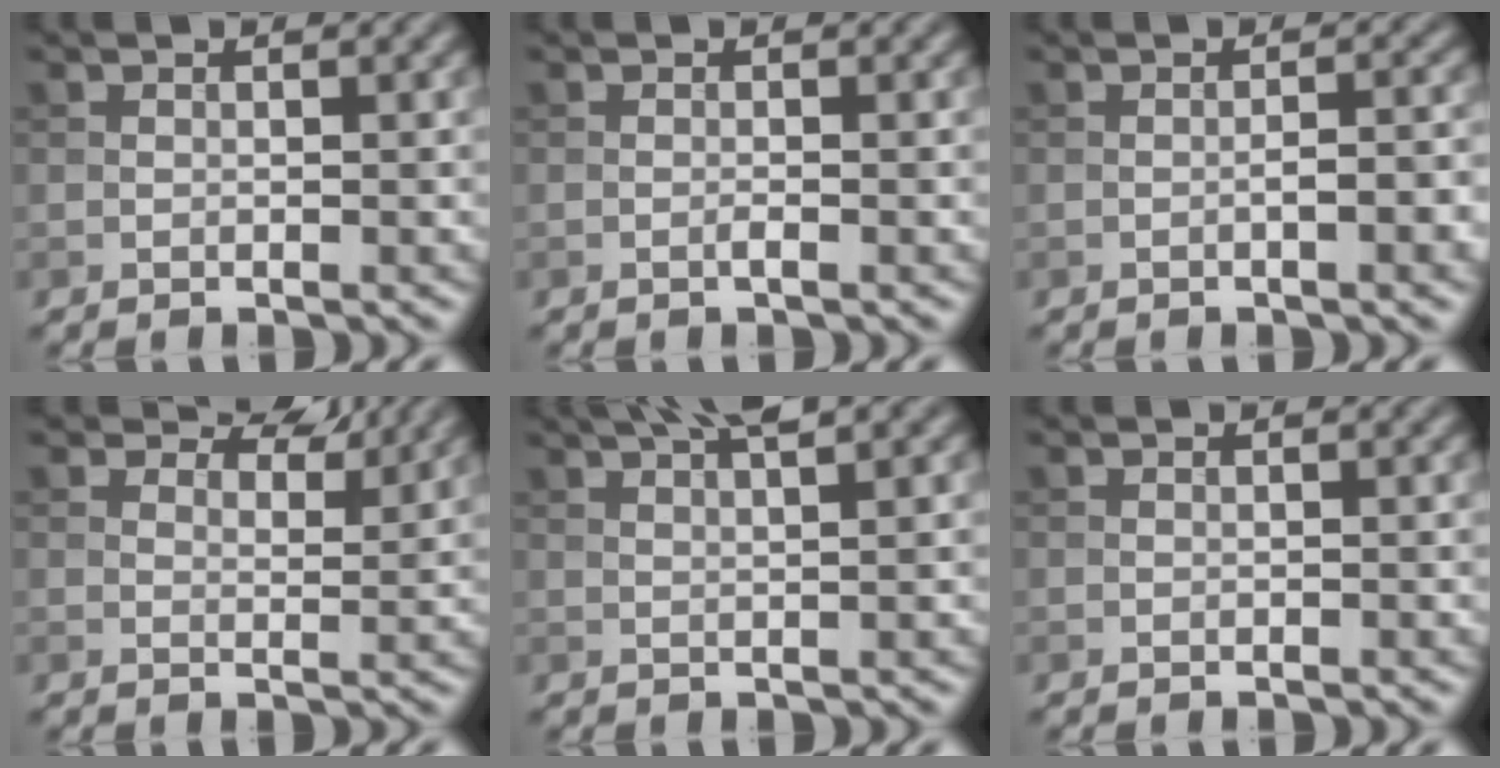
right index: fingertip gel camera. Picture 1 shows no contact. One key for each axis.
{"total": 0.5, "fx": -0.2, "fy": 0.0, "fz": 0.5, "tx": -0.012, "ty": -0.001, "tz": -0.006}
{"total": 2.9, "fx": -0.8, "fy": 0.7, "fz": 2.7, "tx": -0.040, "ty": 0.004, "tz": -0.012}
{"total": 4.3, "fx": 3.6, "fy": 1.6, "fz": 1.8, "tx": -0.029, "ty": -0.005, "tz": 0.047}
{"total": 4.0, "fx": 2.6, "fy": 0.7, "fz": 3.0, "tx": -0.034, "ty": 0.006, "tz": 0.030}
{"total": 0.0}